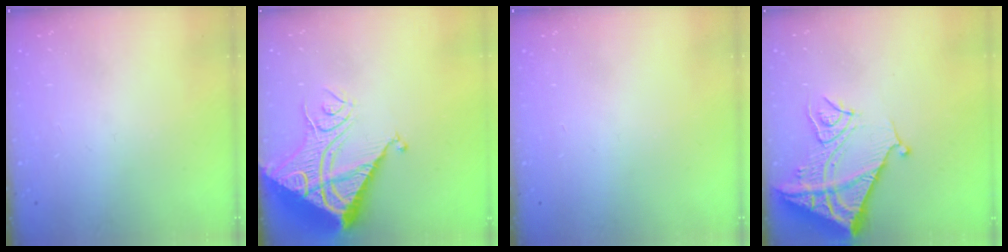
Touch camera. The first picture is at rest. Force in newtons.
{"total": 17.4, "press": 17.3, "slide": 2.1}
{"total": 0.0}
{"total": 13.8, "press": 13.7, "slide": 1.4}